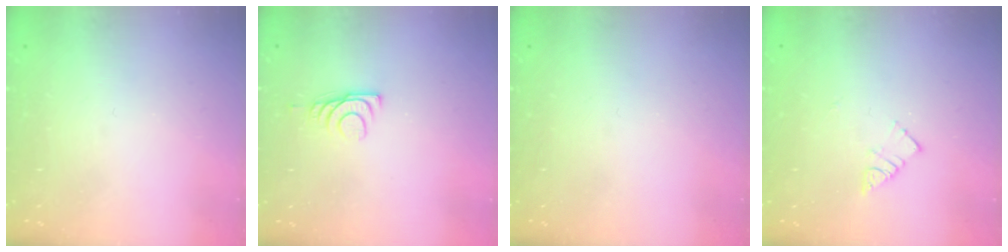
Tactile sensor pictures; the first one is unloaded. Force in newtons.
{"total": 6.6, "press": 6.6, "slide": 0.9}
{"total": 0.0}
{"total": 4.6, "press": 4.6, "slide": 0.2}